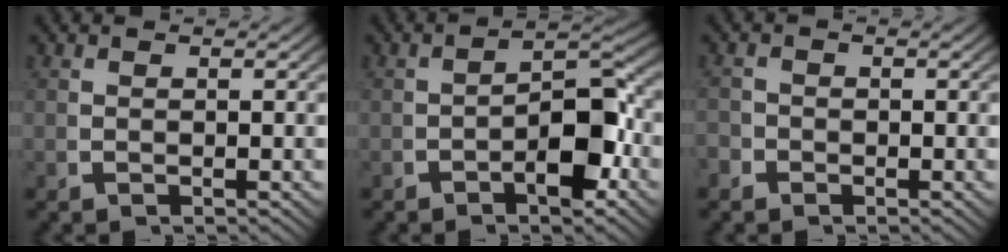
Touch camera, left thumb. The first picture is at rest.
{"total": 5.9, "force": [-1.1, 2.7, 5.1], "torque": [-0.072, -0.006, -0.017]}
{"total": 1.3, "force": [-0.8, 0.9, 0.0], "torque": [0.001, -0.008, -0.018]}